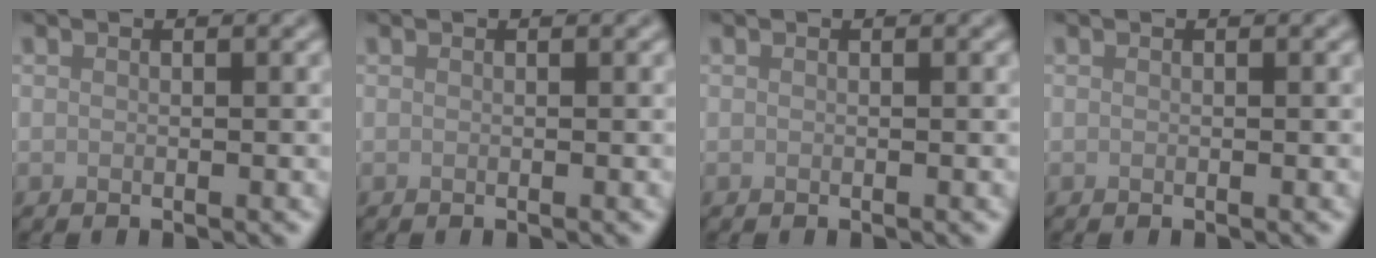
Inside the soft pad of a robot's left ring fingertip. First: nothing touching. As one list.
[{"total": 0.0}, {"total": 0.0}, {"total": 0.0}]